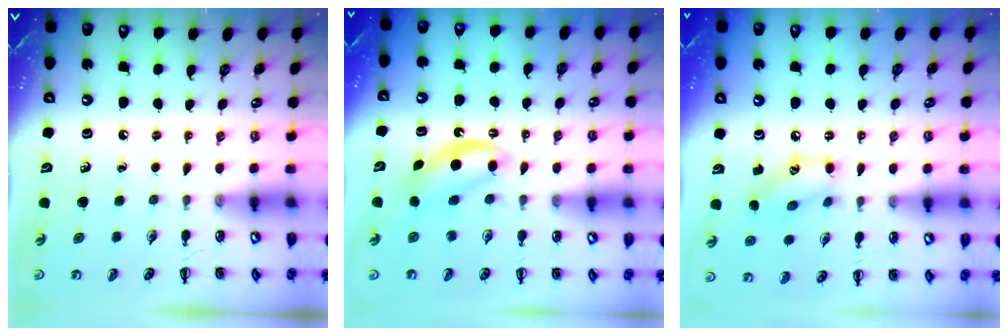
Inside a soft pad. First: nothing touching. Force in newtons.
{"total": 5.4, "press": 5.4, "slide": 0.9}
{"total": 9.3, "press": 9.3, "slide": 0.3}